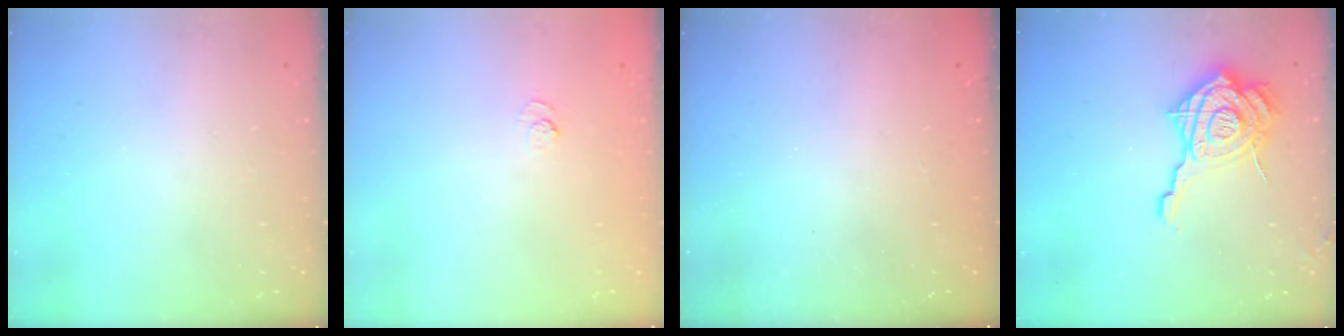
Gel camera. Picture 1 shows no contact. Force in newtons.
{"total": 2.0, "press": 1.5, "slide": 1.3}
{"total": 2.3, "press": 2.1, "slide": 0.8}
{"total": 19.5, "press": 19.4, "slide": 2.0}